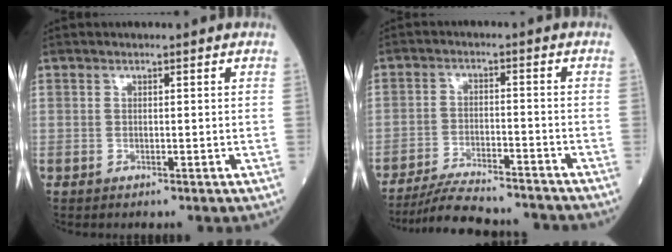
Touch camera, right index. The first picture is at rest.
{"total": 13.0, "force": [-12.2, 1.3, 4.3], "torque": [-0.071, -0.006, -0.187]}